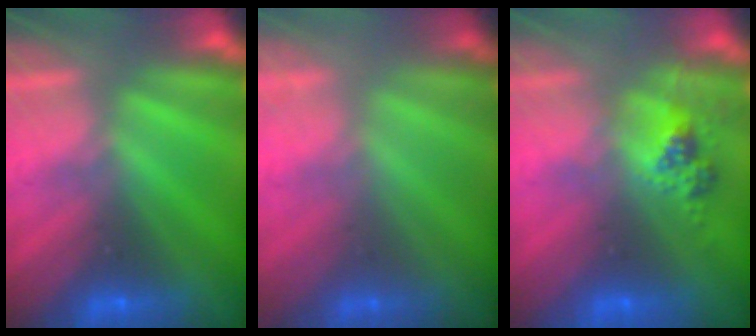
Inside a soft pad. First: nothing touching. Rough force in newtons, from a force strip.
{"total": 1.7}
{"total": 2.5}